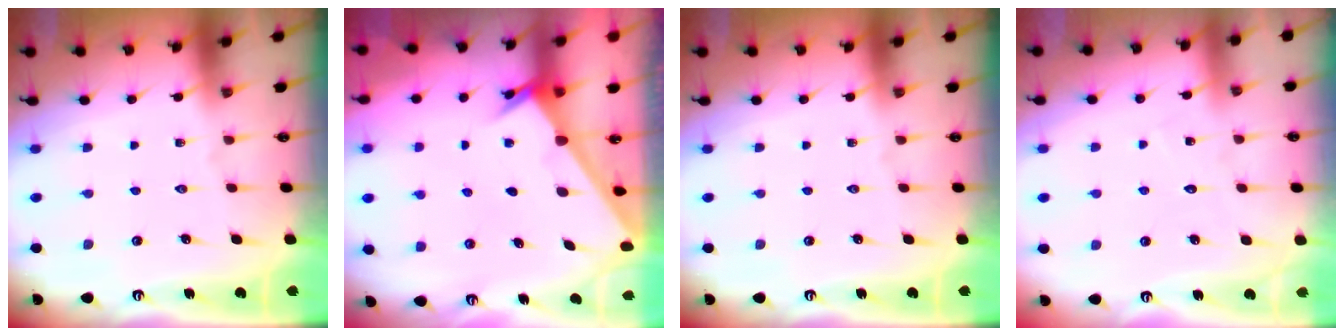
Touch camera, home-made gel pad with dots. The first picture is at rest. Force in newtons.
{"total": 2.4, "press": 2.4, "slide": 0.2}
{"total": 0.0}
{"total": 4.2, "press": 4.2, "slide": 0.3}